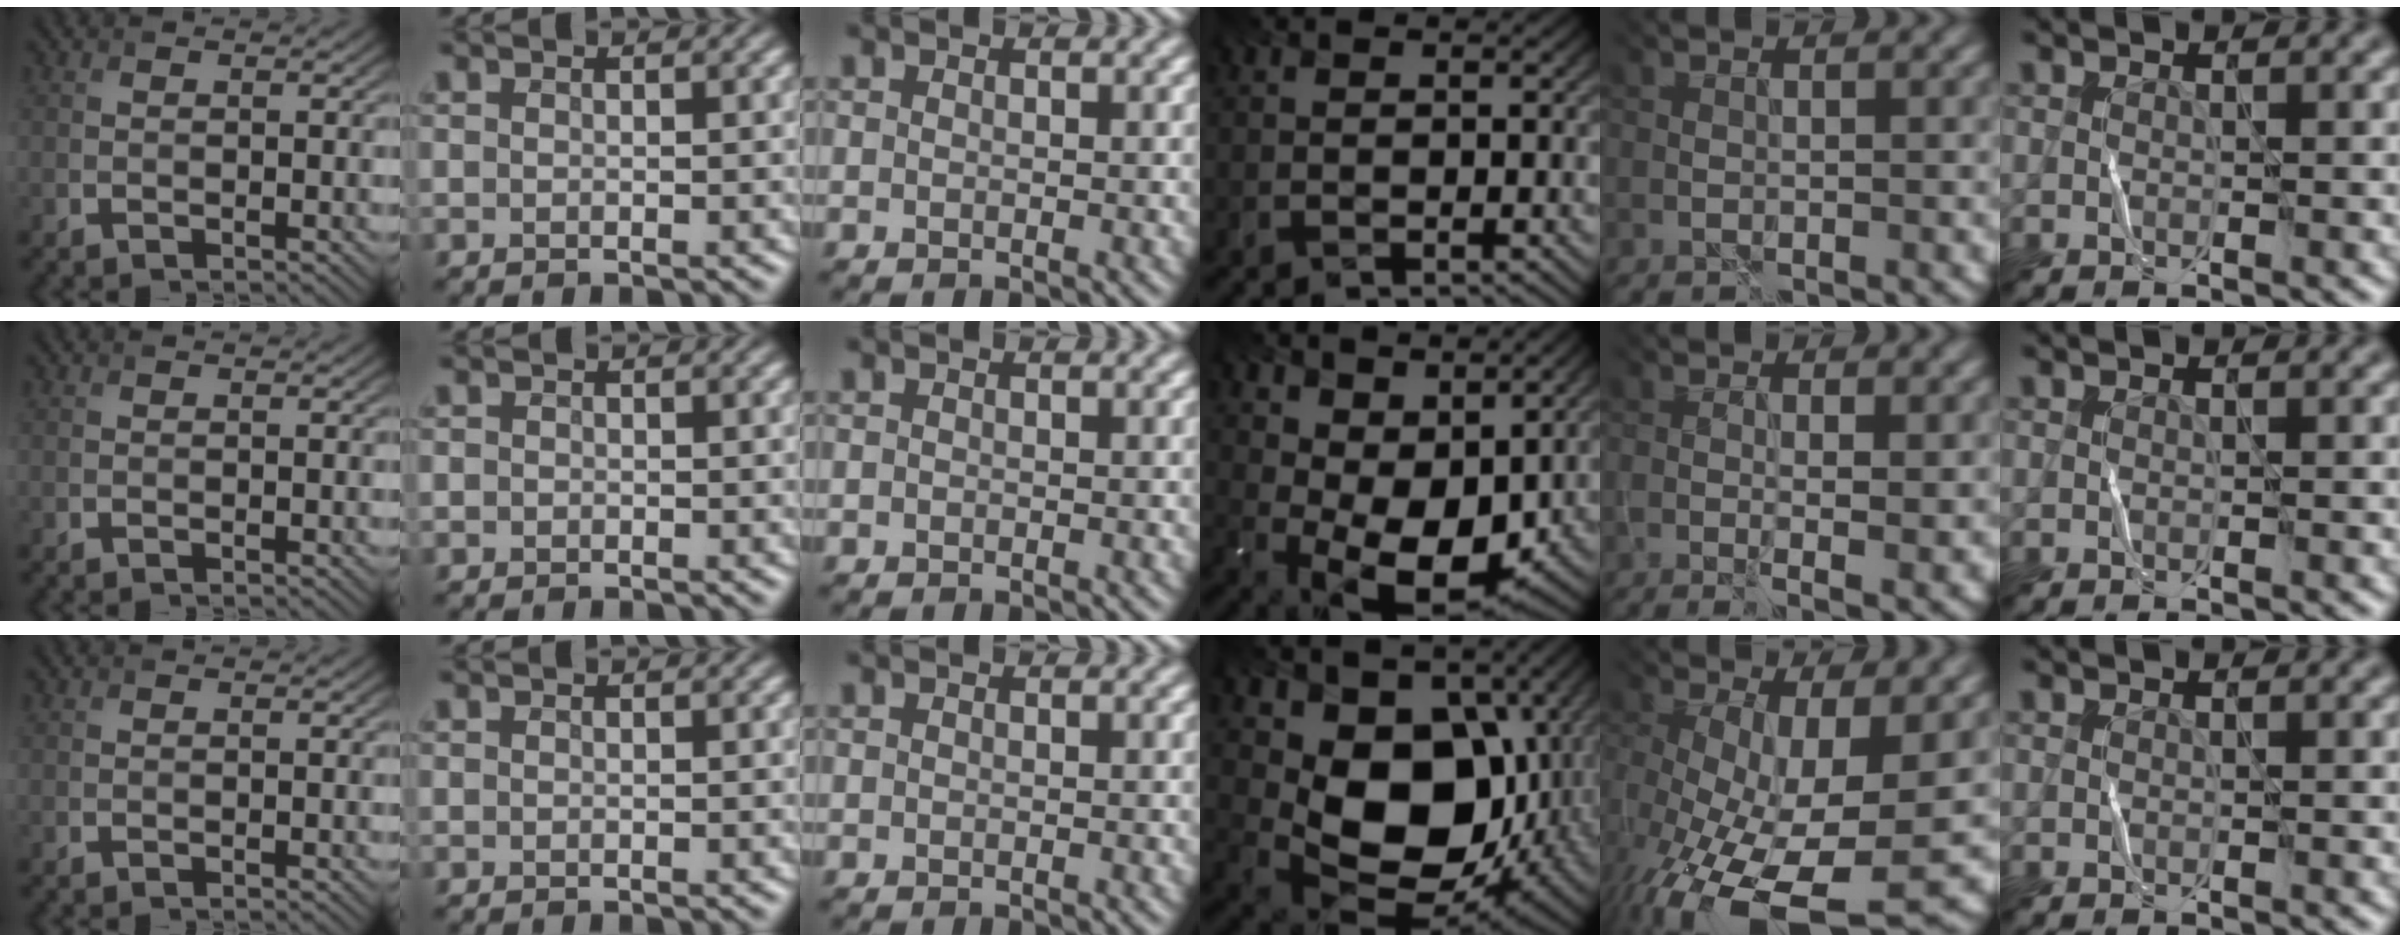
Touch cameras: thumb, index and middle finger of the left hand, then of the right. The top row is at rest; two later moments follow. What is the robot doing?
{"motion": "fold", "object": "bandana"}